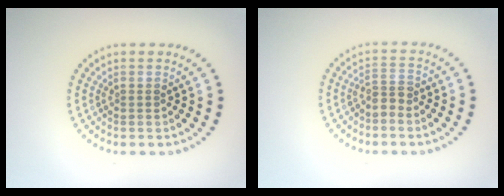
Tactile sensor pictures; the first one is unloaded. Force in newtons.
{"total": 1.9, "press": 1.4, "slide": 1.2}